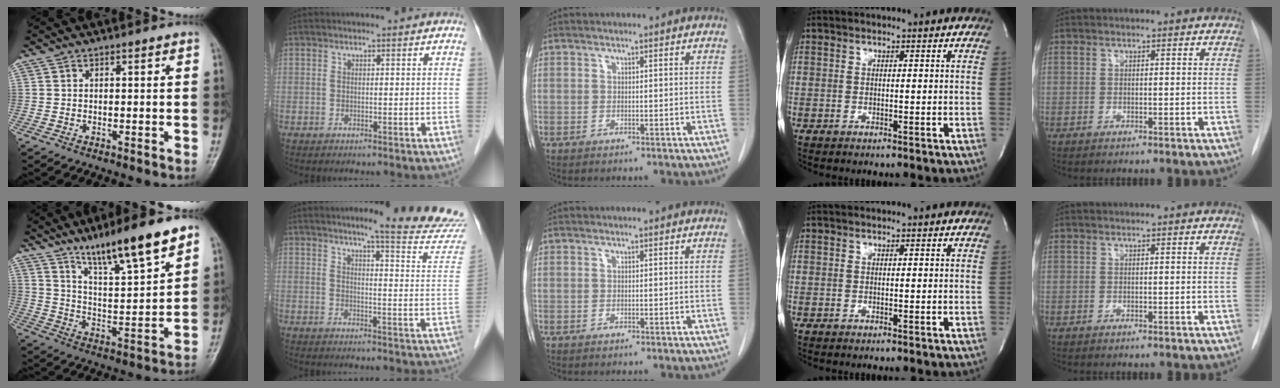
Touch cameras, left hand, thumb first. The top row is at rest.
{"thumb": {"total": 15.1, "force": [10.4, 2.2, 10.8], "torque": [-0.170, -0.055, 0.180]}, "index": {"total": 16.4, "force": [15.4, -0.4, 5.6], "torque": [-0.063, -0.096, 0.167]}}